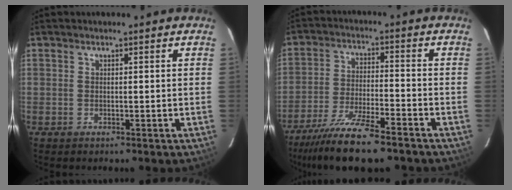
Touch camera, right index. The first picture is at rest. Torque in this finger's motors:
{"motor_torque": [1.02, -1.12, 0.54, 0.18]}